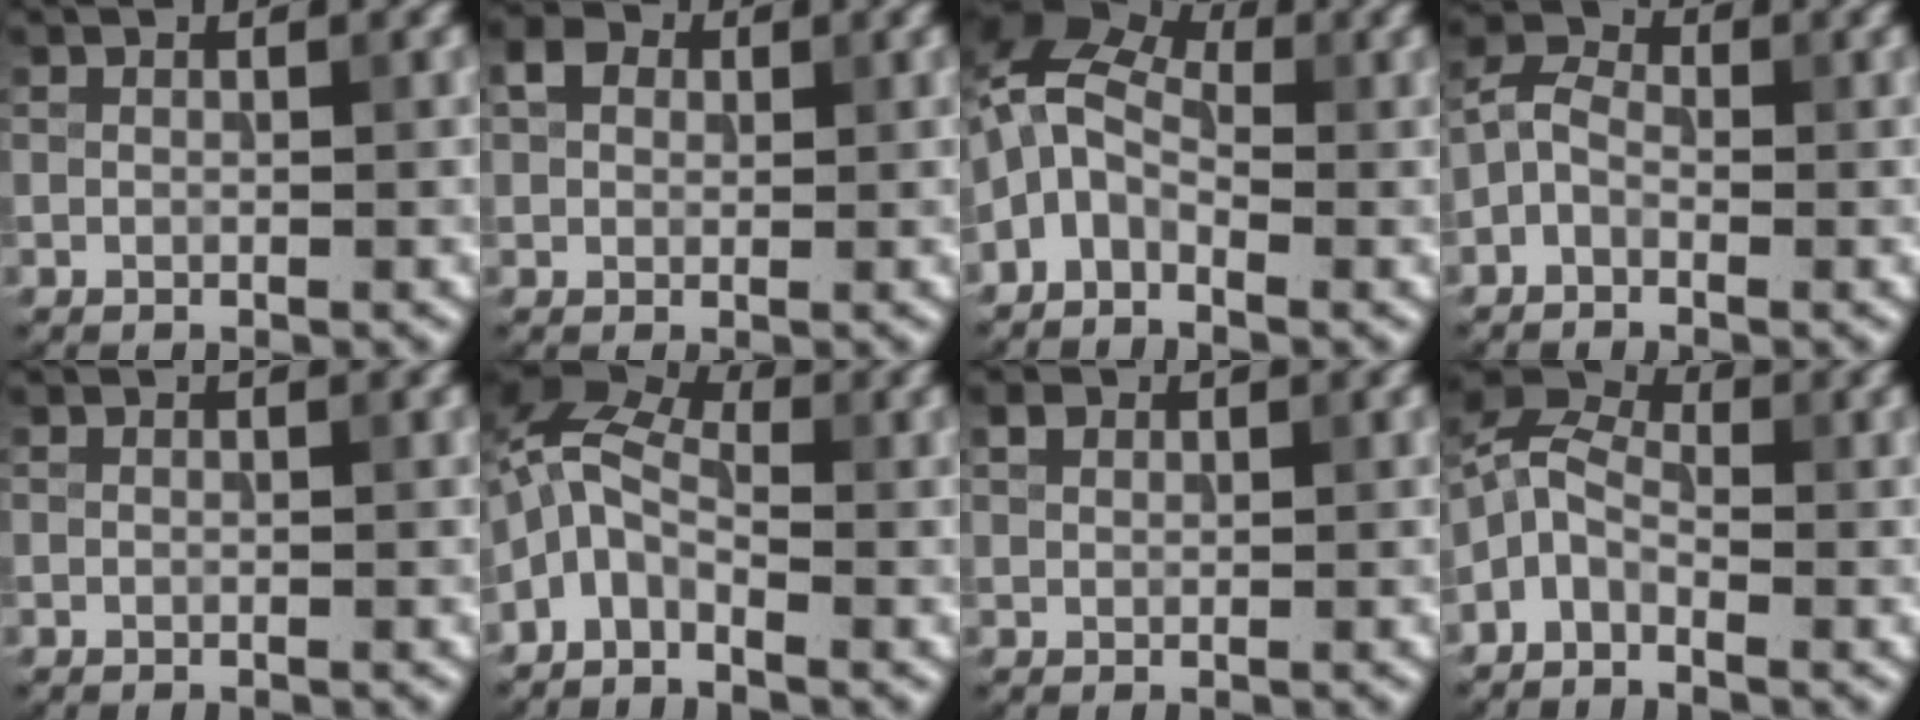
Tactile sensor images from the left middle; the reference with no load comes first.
{"total": 2.3, "force": [0.8, 1.9, 1.2], "torque": [-0.023, 0.006, 0.008]}
{"total": 5.5, "force": [-1.4, 3.5, 4.0], "torque": [-0.081, 0.019, -0.053]}
{"total": 2.5, "force": [-1.1, 1.7, 1.5], "torque": [-0.029, 0.011, -0.032]}
{"total": 0.0}
{"total": 4.9, "force": [-1.8, 2.8, 3.6], "torque": [-0.078, 0.013, -0.056]}
{"total": 1.1, "force": [0.7, 0.8, 0.4], "torque": [-0.007, 0.004, 0.011]}
{"total": 4.0, "force": [-1.9, 2.4, 2.6], "torque": [-0.059, 0.013, -0.056]}